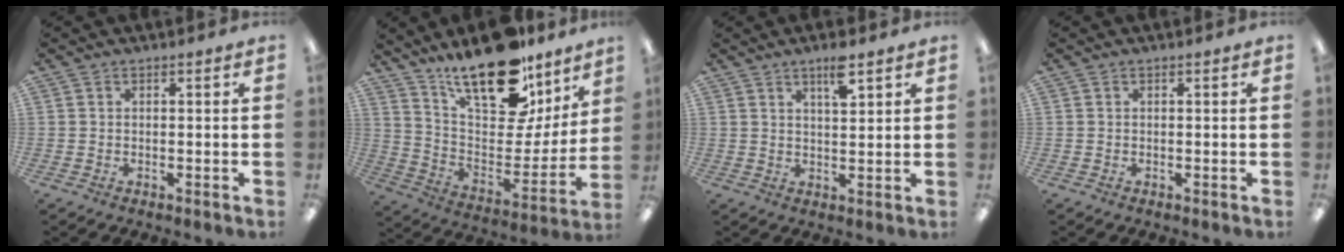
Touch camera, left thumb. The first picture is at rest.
{"total": 24.6, "force": [17.7, 10.6, 13.5], "torque": [-0.195, -0.119, 0.306]}
{"total": 5.3, "force": [3.6, 1.2, 3.7], "torque": [-0.059, -0.012, 0.057]}
{"total": 0.0}